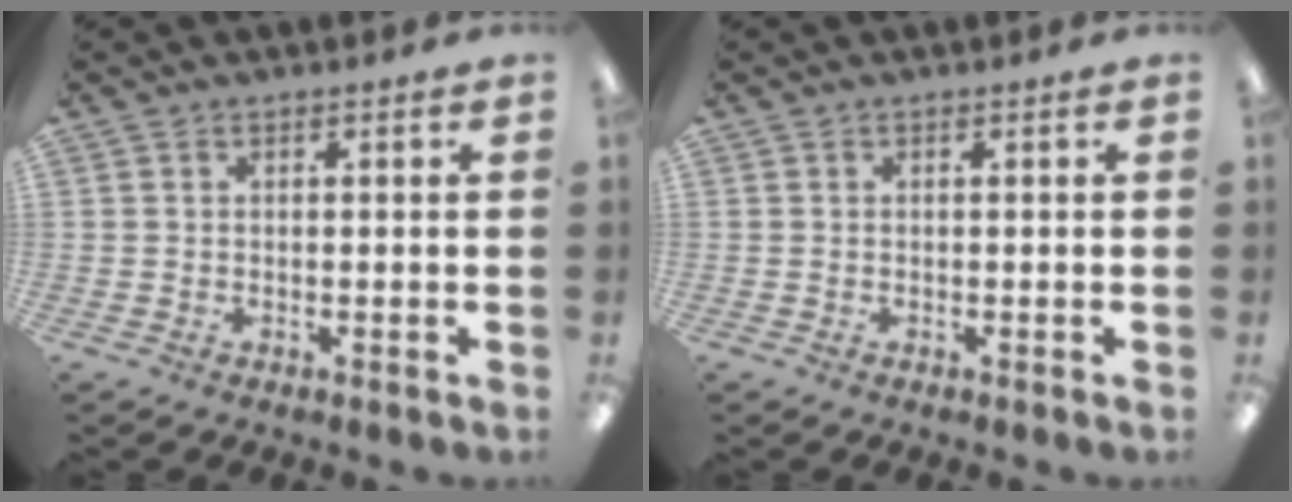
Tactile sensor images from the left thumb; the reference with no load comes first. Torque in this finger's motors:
{"motor_torque": [0.00, 0.00, 0.05, -0.05, 0.00]}